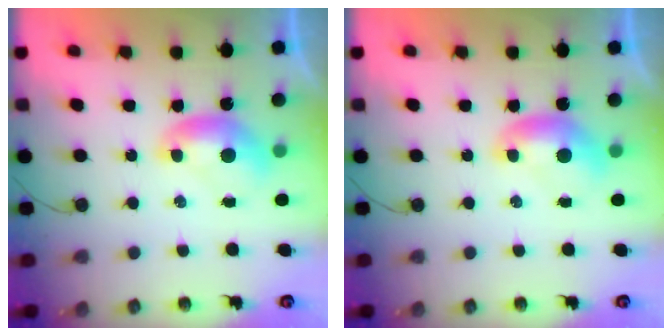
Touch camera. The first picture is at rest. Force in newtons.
{"total": 0.0}